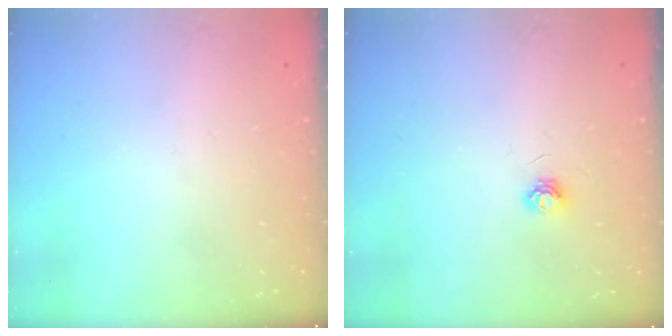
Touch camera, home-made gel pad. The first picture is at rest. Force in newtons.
{"total": 3.9, "press": 3.9, "slide": 0.4}